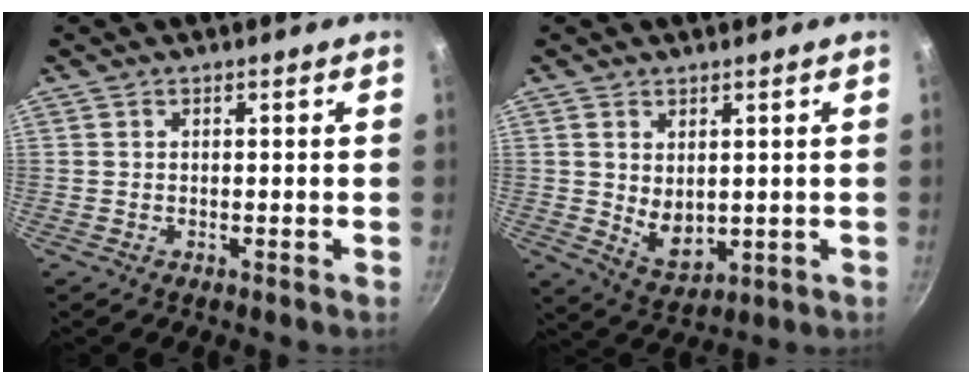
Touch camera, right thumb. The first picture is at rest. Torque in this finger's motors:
{"motor_torque": [-0.74, 0.41, 0.21, 0.21, 0.04]}